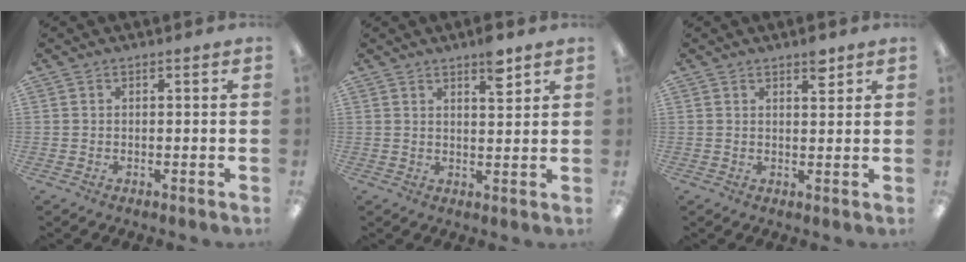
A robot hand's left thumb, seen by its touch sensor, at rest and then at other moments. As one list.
[{"total": 5.4, "force": [3.8, 1.7, 3.5], "torque": [-0.038, -0.020, 0.057]}, {"total": 3.7, "force": [2.6, 1.5, 2.2], "torque": [-0.017, -0.013, 0.040]}]